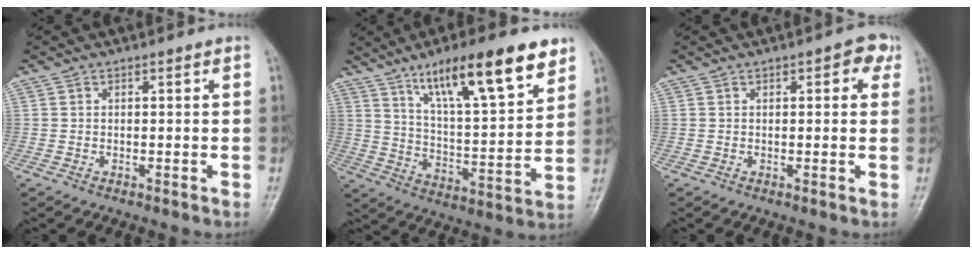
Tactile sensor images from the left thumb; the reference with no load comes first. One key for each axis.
{"total": 19.0, "fx": 11.9, "fy": 4.7, "fz": 14.0, "tx": -0.197, "ty": -0.049, "tz": 0.202}
{"total": 3.8, "fx": 1.6, "fy": 1.7, "fz": 3.0, "tx": -0.020, "ty": 0.001, "tz": 0.010}